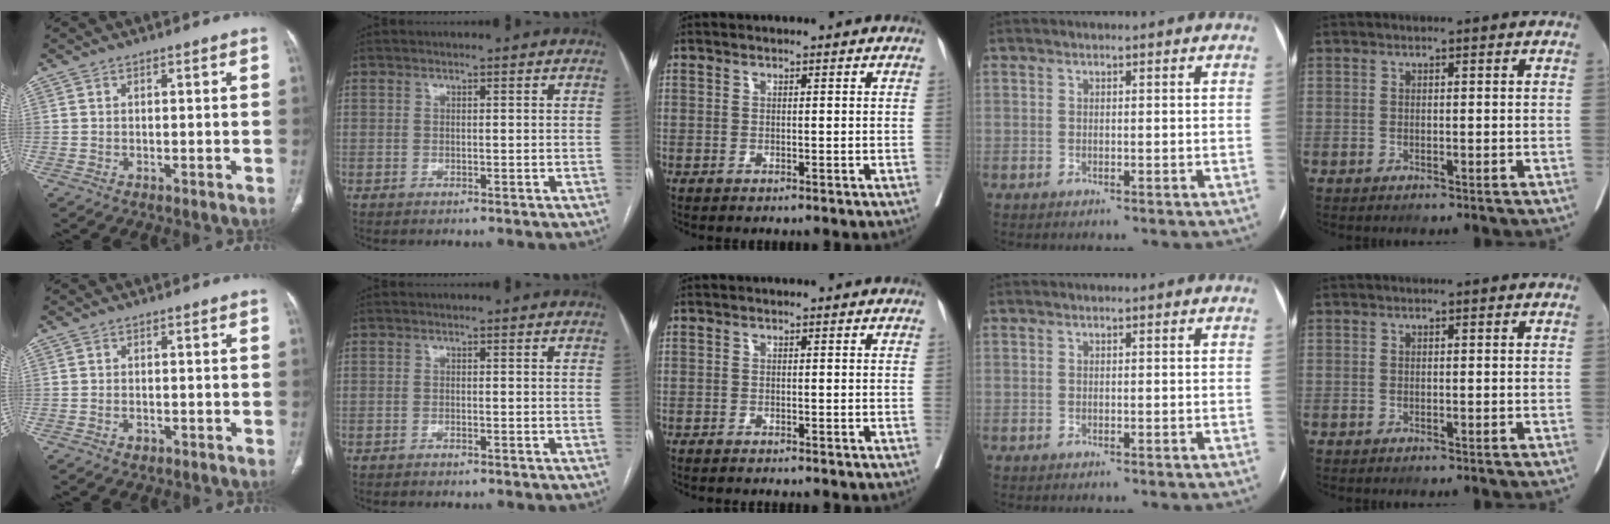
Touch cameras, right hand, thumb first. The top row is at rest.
{"thumb": {"total": 1.3, "force": [-0.6, 0.9, 0.6], "torque": [-0.007, 0.005, -0.007]}, "index": {"total": 0.6, "force": [-0.5, 0.1, 0.3], "torque": [-0.010, -0.001, -0.007]}, "middle": {"total": 1.4, "force": [-1.3, 0.0, 0.5], "torque": [-0.009, -0.002, -0.019]}}